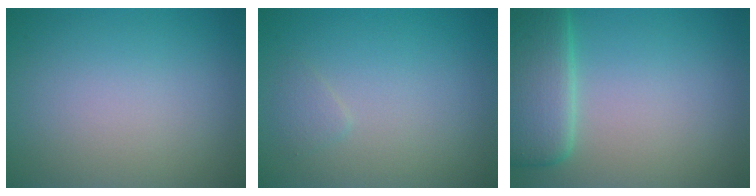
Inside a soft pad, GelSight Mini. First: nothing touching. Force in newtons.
{"total": 0.8, "press": 0.8, "slide": 0.1}
{"total": 5.1, "press": 4.7, "slide": 1.9}